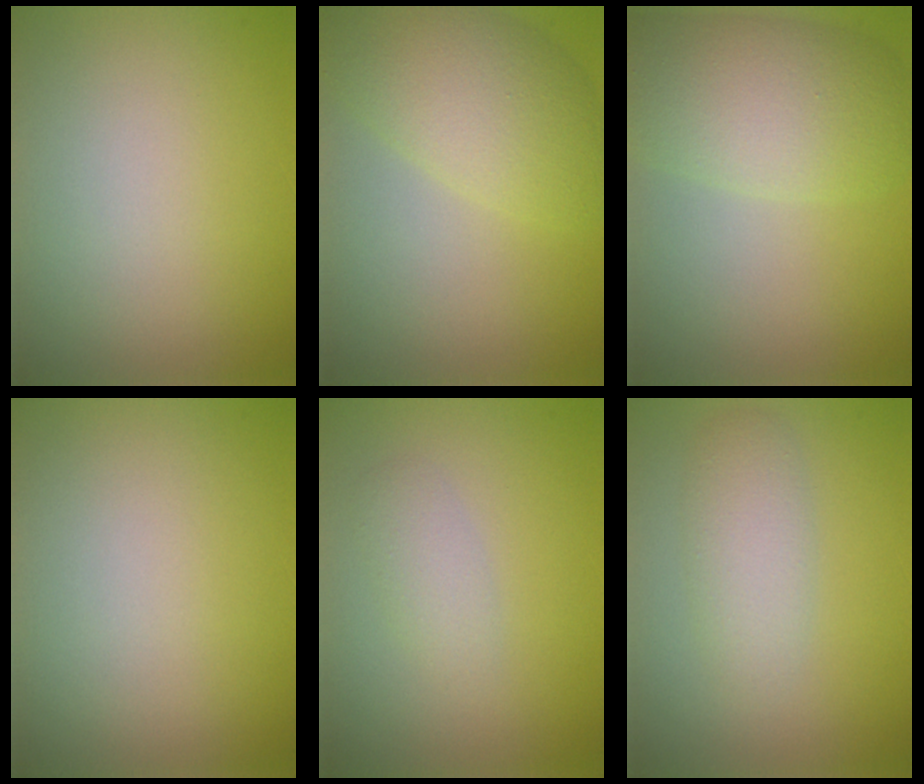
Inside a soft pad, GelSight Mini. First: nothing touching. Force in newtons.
{"total": 6.4, "press": 6.4, "slide": 0.3}
{"total": 6.8, "press": 6.8, "slide": 0.3}
{"total": 0.0}
{"total": 1.8, "press": 1.8, "slide": 0.0}
{"total": 2.9, "press": 2.9, "slide": 0.0}